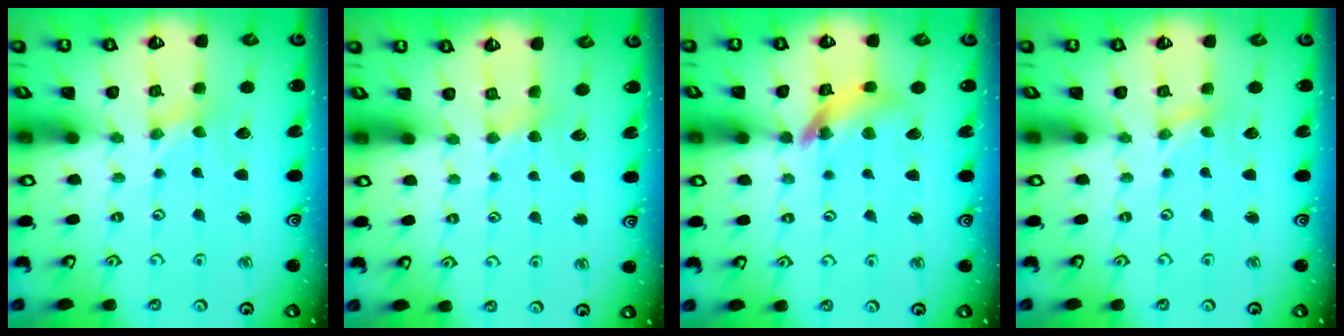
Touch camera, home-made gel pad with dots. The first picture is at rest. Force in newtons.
{"total": 3.0, "press": 3.0, "slide": 0.2}
{"total": 12.1, "press": 12.0, "slide": 1.4}
{"total": 0.0}